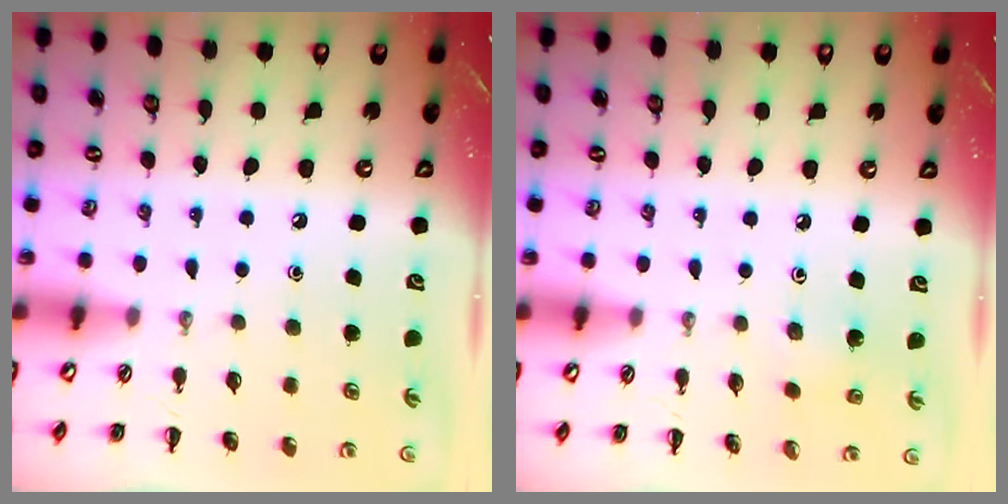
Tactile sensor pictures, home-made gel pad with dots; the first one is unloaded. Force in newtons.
{"total": 1.6, "press": 1.4, "slide": 0.6}